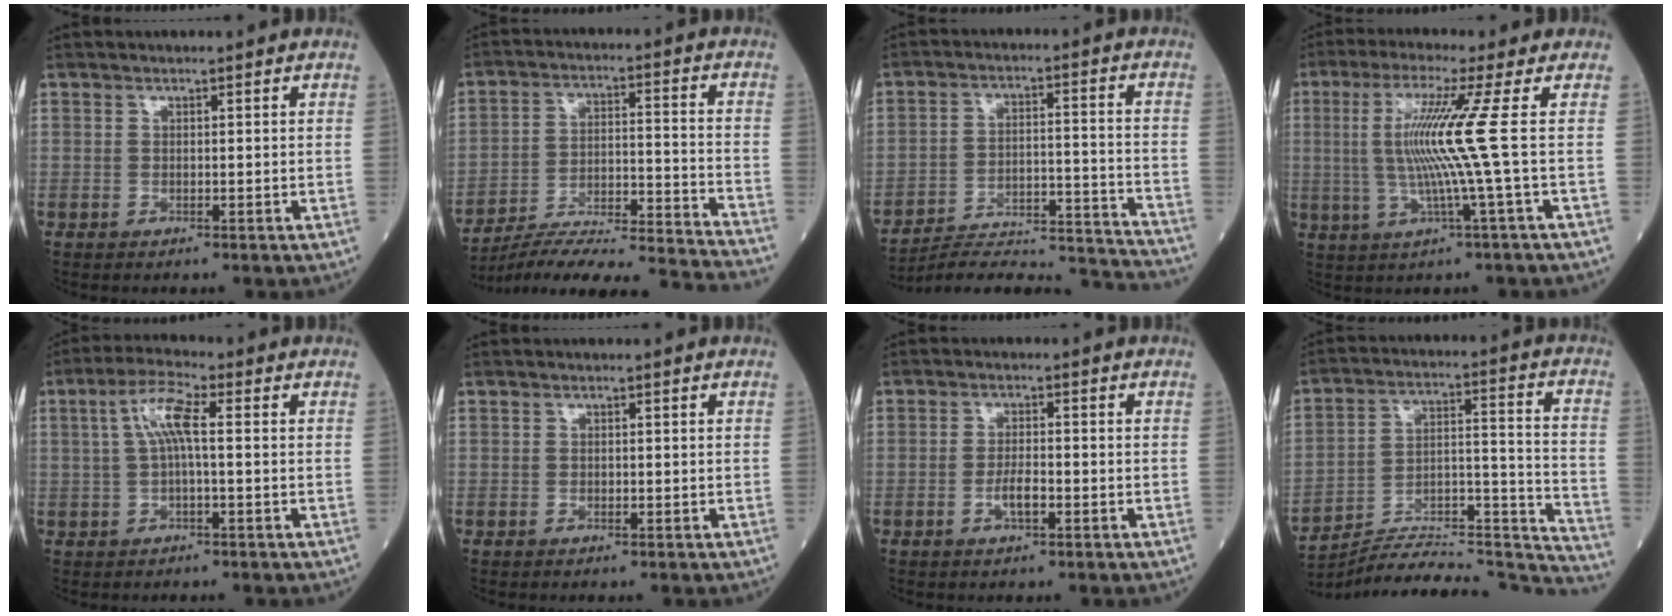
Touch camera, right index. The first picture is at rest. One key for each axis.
{"total": 22.7, "fx": -21.5, "fy": -1.4, "fz": 7.2, "tx": -0.090, "ty": -0.012, "tz": -0.317}
{"total": 21.1, "fx": -20.7, "fy": -0.3, "fz": 4.3, "tx": -0.043, "ty": 0.008, "tz": -0.294}
{"total": 9.4, "fx": 0.6, "fy": -2.6, "fz": 9.0, "tx": -0.182, "ty": -0.001, "tz": 0.017}
{"total": 5.6, "fx": 0.9, "fy": 0.9, "fz": 5.5, "tx": -0.109, "ty": 0.019, "tz": 0.019}
{"total": 0.0}
{"total": 2.8, "fx": -1.0, "fy": 0.8, "fz": 2.5, "tx": -0.046, "ty": 0.003, "tz": -0.016}
{"total": 26.2, "fx": -25.3, "fy": 1.8, "fz": 6.7, "tx": -0.066, "ty": 0.031, "tz": -0.368}